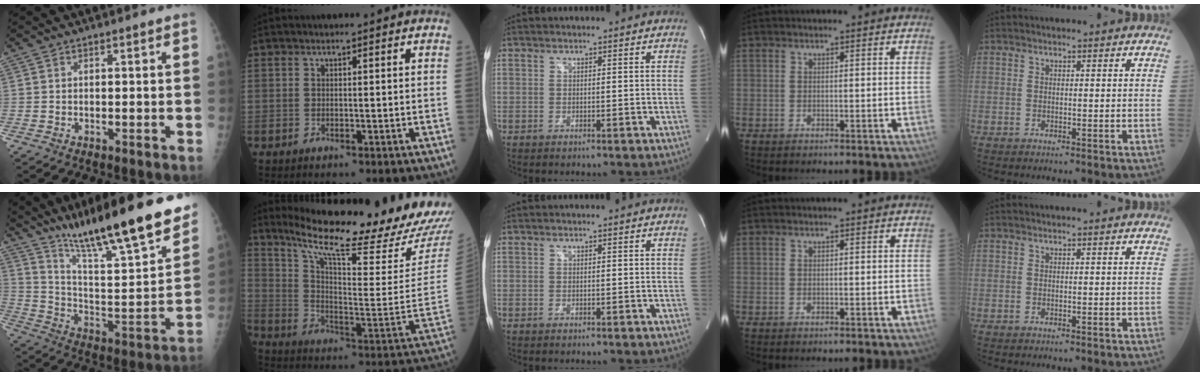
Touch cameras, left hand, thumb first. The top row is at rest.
{"thumb": {"total": 26.8, "force": [20.5, 4.2, 16.8], "torque": [-0.240, -0.086, 0.324]}, "index": {"total": 25.1, "force": [22.7, -0.5, 10.7], "torque": [-0.189, -0.098, 0.323]}}